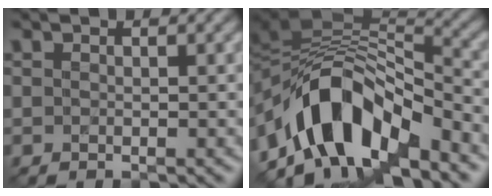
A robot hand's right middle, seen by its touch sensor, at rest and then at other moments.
{"total": 10.8, "force": [-5.4, 5.2, 7.7], "torque": [-0.118, 0.014, -0.103]}